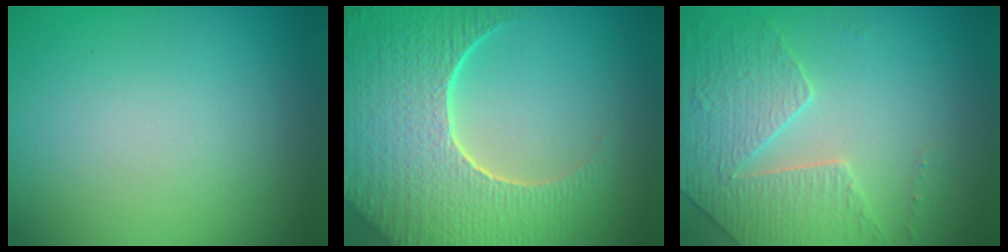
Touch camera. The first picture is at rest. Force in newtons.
{"total": 9.2, "press": 6.6, "slide": 6.4}
{"total": 4.0, "press": 3.9, "slide": 1.1}